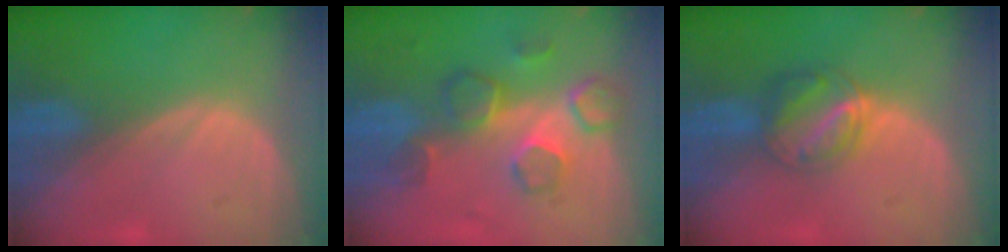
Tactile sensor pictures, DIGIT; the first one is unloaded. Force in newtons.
{"total": 8.6, "press": 7.5, "slide": 4.2}
{"total": 5.7, "press": 5.5, "slide": 1.6}